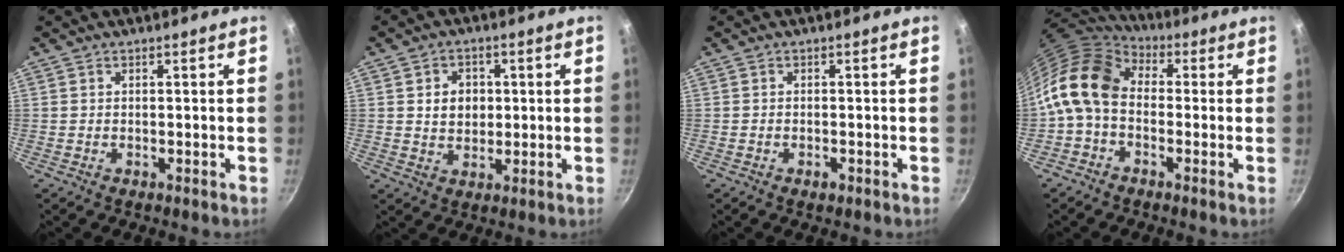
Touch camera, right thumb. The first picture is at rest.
{"total": 5.8, "force": [0.9, 4.7, 3.2], "torque": [-0.029, 0.001, 0.016]}
{"total": 1.3, "force": [-0.7, 0.7, 0.8], "torque": [-0.014, 0.002, -0.011]}
{"total": 13.7, "force": [-0.7, 9.7, 9.6], "torque": [-0.176, 0.035, -0.037]}